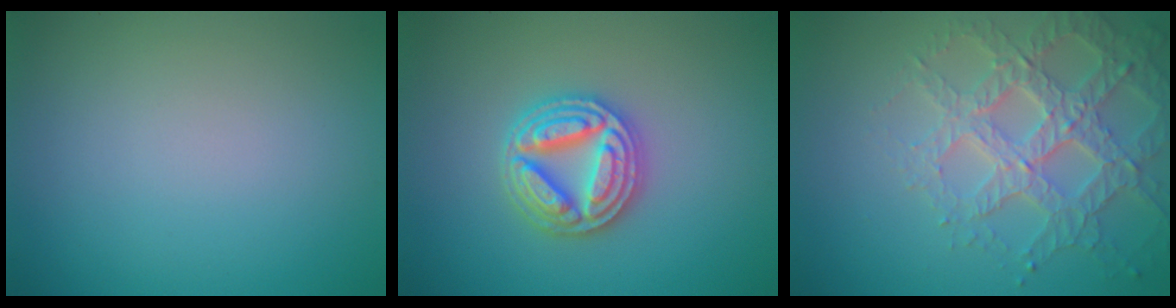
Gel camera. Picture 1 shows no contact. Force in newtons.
{"total": 5.0, "press": 4.9, "slide": 0.9}
{"total": 4.6, "press": 4.4, "slide": 1.4}